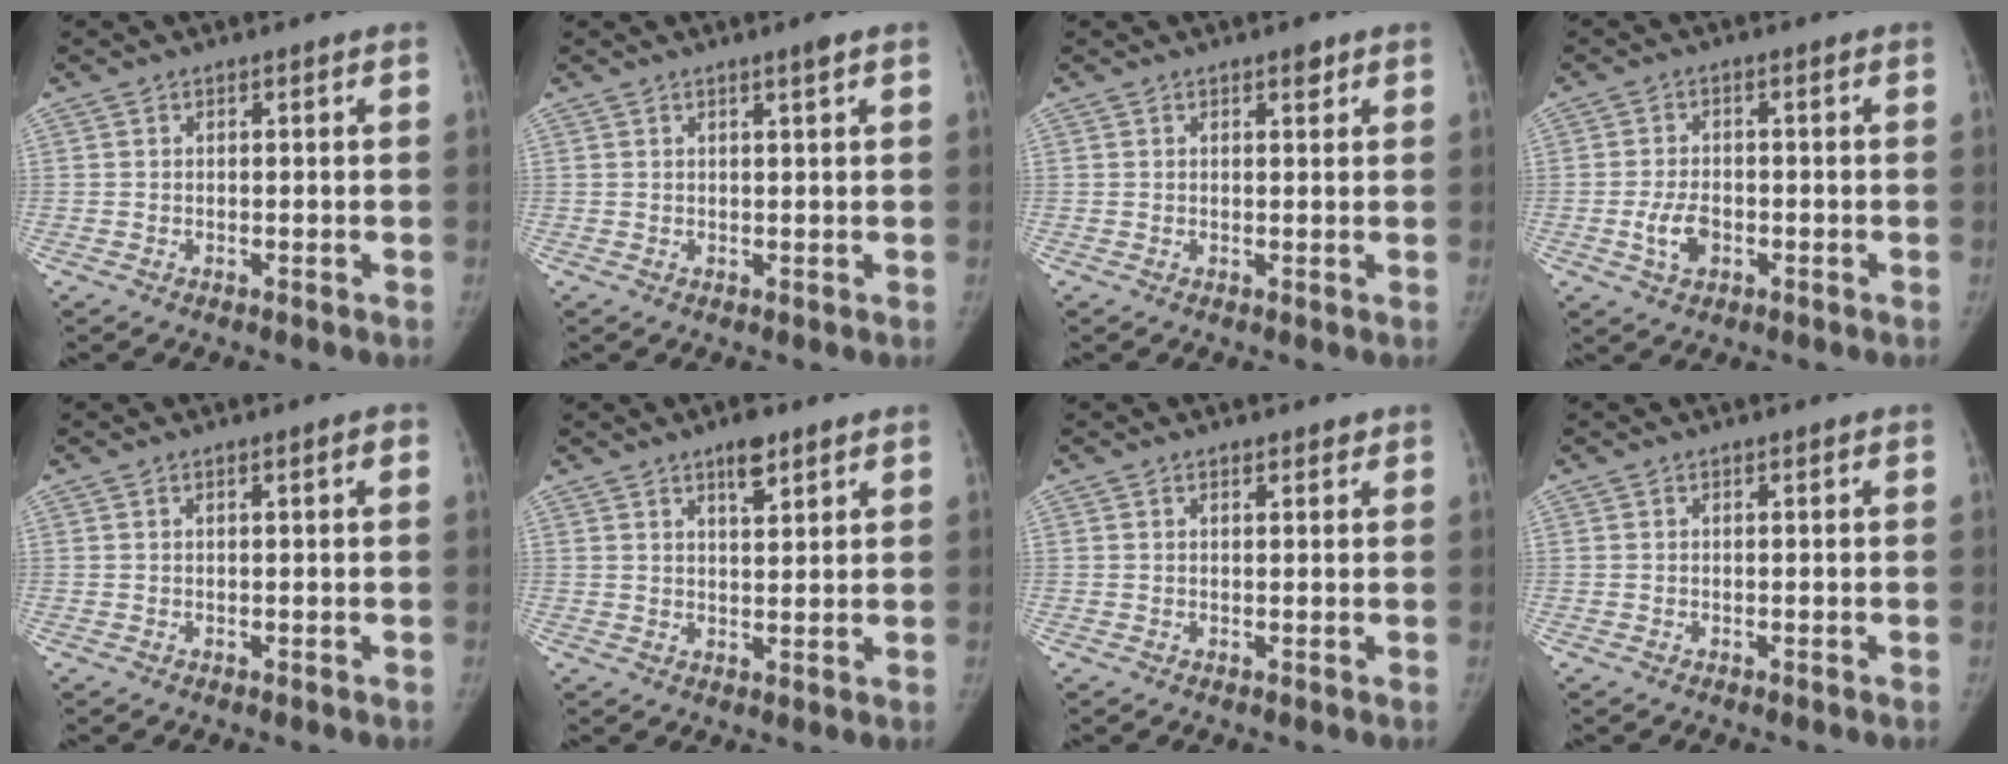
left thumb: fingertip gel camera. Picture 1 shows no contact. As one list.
[{"total": 1.4, "force": [0.9, -0.2, 1.1], "torque": [-0.018, -0.006, 0.016]}, {"total": 1.5, "force": [1.0, 0.7, 0.9], "torque": [-0.005, -0.004, 0.013]}, {"total": 4.8, "force": [-1.4, 3.0, 3.5], "torque": [-0.065, 0.008, -0.023]}, {"total": 1.2, "force": [0.4, 0.2, 1.2], "torque": [-0.018, 0.005, 0.005]}, {"total": 4.9, "force": [3.3, 1.8, 3.3], "torque": [-0.039, -0.019, 0.051]}, {"total": 1.3, "force": [0.9, 0.6, 0.6], "torque": [-0.003, -0.005, 0.010]}, {"total": 0.0}]